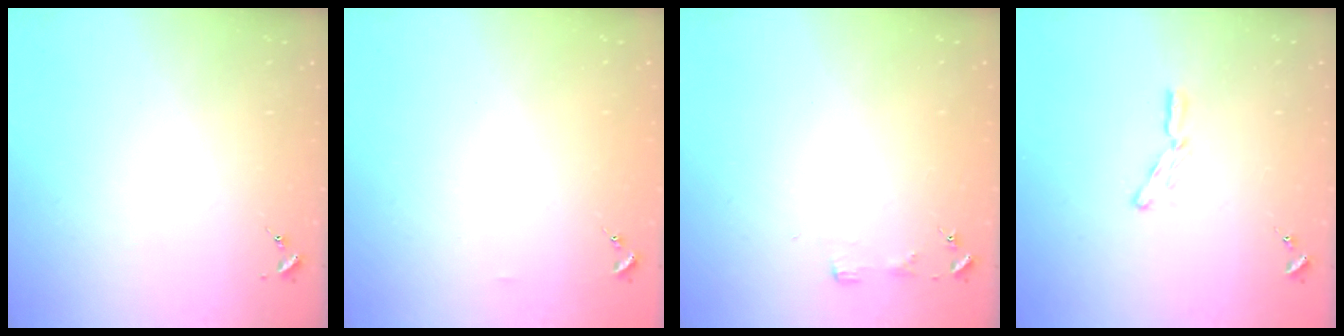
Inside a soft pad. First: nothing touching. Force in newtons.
{"total": 3.2, "press": 3.2, "slide": 0.4}
{"total": 3.4, "press": 3.3, "slide": 0.4}
{"total": 4.7, "press": 4.7, "slide": 0.3}